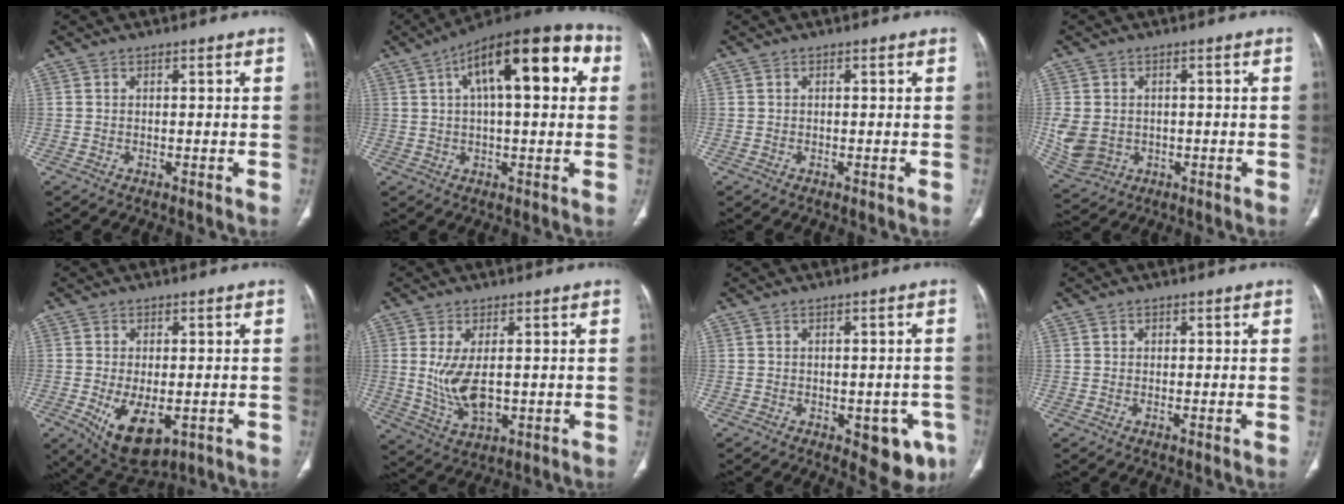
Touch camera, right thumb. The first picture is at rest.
{"total": 20.5, "force": [6.2, 7.9, 17.9], "torque": [-0.255, 0.035, 0.088]}
{"total": 0.0}
{"total": 9.0, "force": [-0.8, 7.3, 5.1], "torque": [-0.108, -0.003, 0.004]}
{"total": 10.1, "force": [-3.0, 5.3, 8.1], "torque": [-0.127, -0.012, -0.031]}
{"total": 8.5, "force": [0.2, 4.3, 7.4], "torque": [-0.146, -0.013, 0.020]}
{"total": 8.6, "force": [-3.4, 4.2, 6.6], "torque": [-0.046, 0.002, -0.035]}
{"total": 0.6, "force": [0.2, 0.5, 0.3], "torque": [-0.006, -0.002, 0.002]}